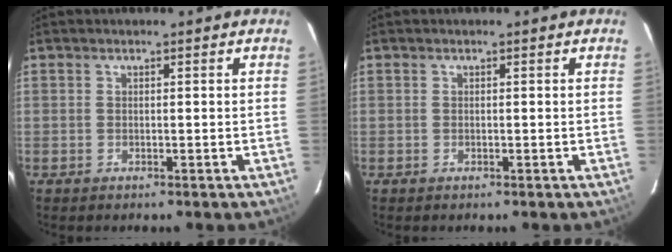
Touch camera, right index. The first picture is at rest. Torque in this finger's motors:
{"motor_torque": [-0.02, -0.01, 0.01, 0.00]}